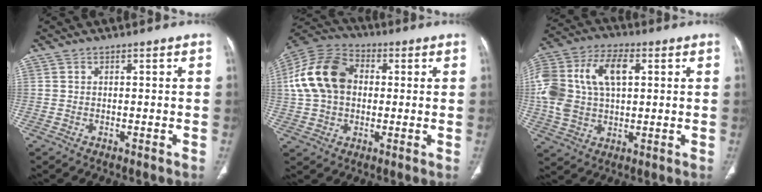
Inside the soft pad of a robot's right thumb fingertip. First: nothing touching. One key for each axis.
{"total": 16.0, "fx": 1.9, "fy": 11.7, "fz": 10.7, "tx": -0.194, "ty": 0.029, "tz": 0.026}
{"total": 19.0, "fx": 3.6, "fy": 11.7, "fz": 14.5, "tx": -0.306, "ty": 0.019, "tz": 0.063}